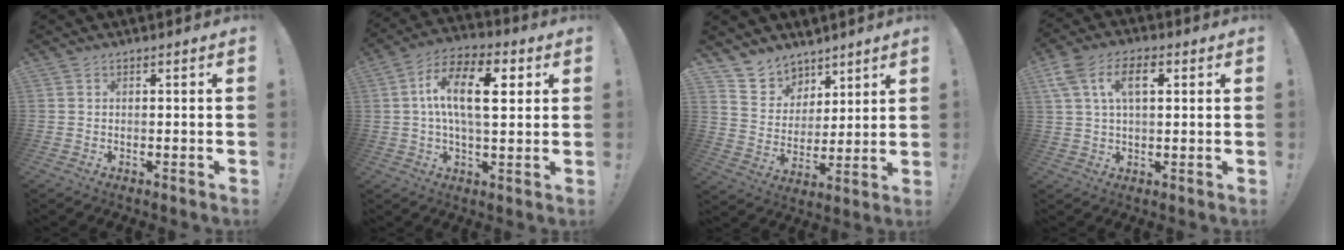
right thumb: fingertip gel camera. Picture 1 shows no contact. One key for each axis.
{"total": 16.1, "fx": 3.0, "fy": 7.6, "fz": 13.9, "tx": -0.234, "ty": 0.007, "tz": 0.043}
{"total": 8.7, "fx": 6.5, "fy": 5.7, "fz": 0.1, "tx": -0.017, "ty": -0.062, "tz": 0.133}
{"total": 9.9, "fx": 3.1, "fy": 5.7, "fz": 7.5, "tx": -0.146, "ty": 0.010, "tz": 0.053}